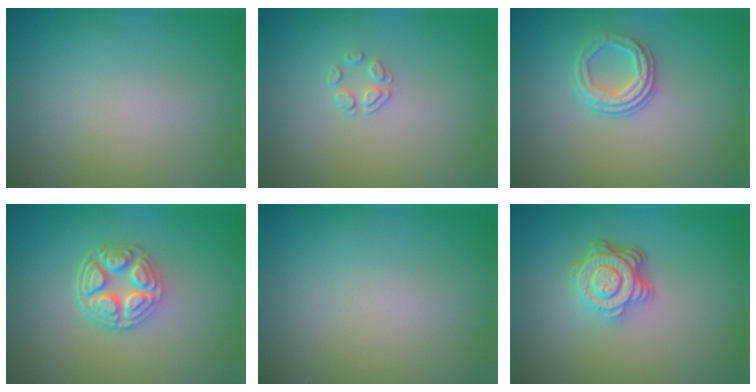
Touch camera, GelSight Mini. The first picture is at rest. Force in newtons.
{"total": 1.4, "press": 0.6, "slide": 1.2}
{"total": 3.0, "press": 2.4, "slide": 1.7}
{"total": 4.8, "press": 3.6, "slide": 3.2}
{"total": 0.0}
{"total": 4.7, "press": 3.4, "slide": 3.2}